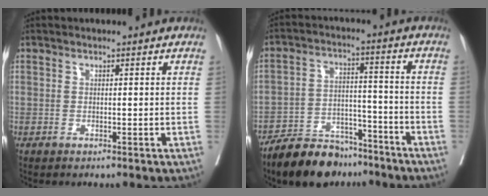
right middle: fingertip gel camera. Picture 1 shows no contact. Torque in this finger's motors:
{"motor_torque": [1.02, -1.12, 0.19, 0.02]}